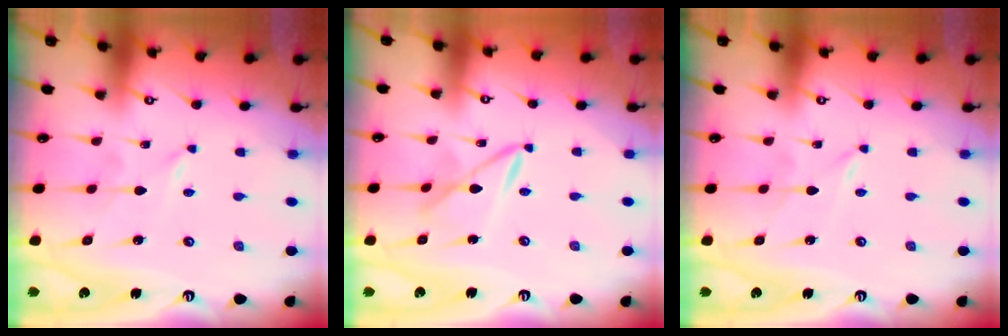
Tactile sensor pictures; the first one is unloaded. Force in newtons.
{"total": 6.6, "press": 6.6, "slide": 0.4}
{"total": 0.0}